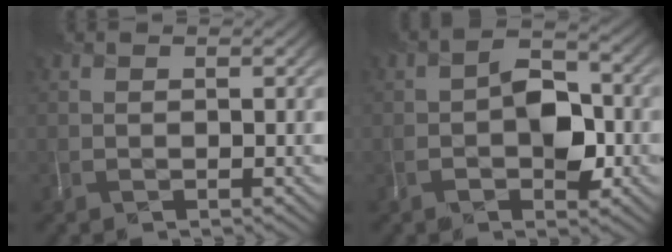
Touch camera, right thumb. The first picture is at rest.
{"total": 4.7, "force": [-1.4, 2.6, 3.7], "torque": [-0.051, 0.016, -0.024]}